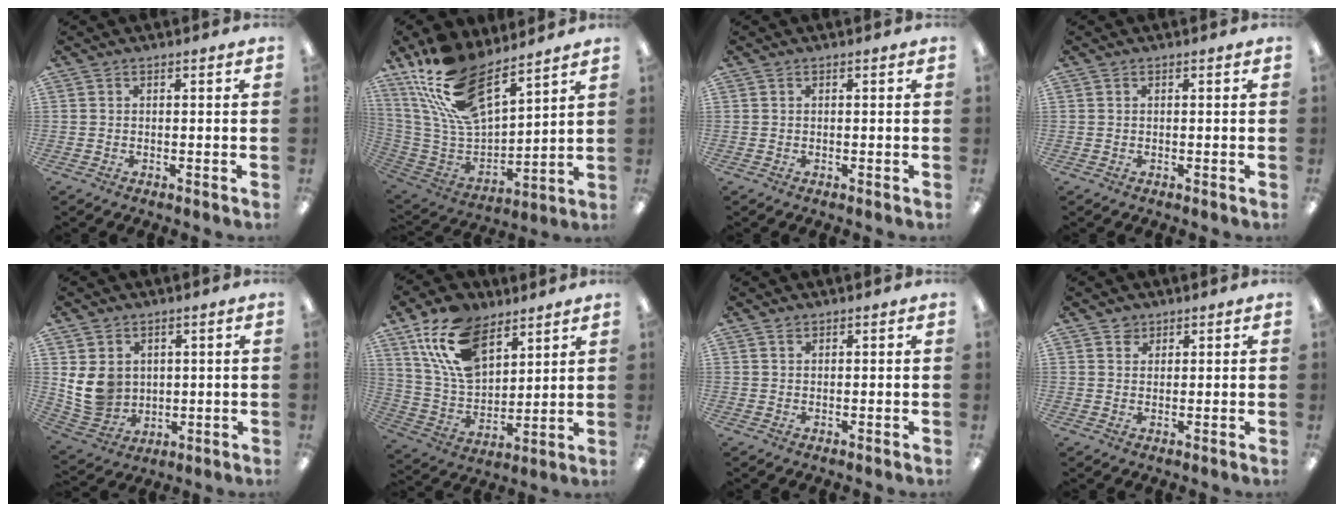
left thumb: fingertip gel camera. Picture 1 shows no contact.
{"total": 21.1, "force": [14.3, 9.3, 12.4], "torque": [-0.252, -0.085, 0.263]}
{"total": 0.0}
{"total": 0.0}
{"total": 9.0, "force": [2.1, 7.9, 3.6], "torque": [-0.081, -0.006, 0.047]}
{"total": 17.7, "force": [10.3, 10.0, 10.3], "torque": [-0.220, -0.032, 0.193]}
{"total": 1.0, "force": [0.8, 0.5, 0.3], "torque": [-0.009, 0.000, 0.014]}
{"total": 2.4, "force": [1.7, 1.6, 0.1], "torque": [0.002, -0.004, 0.032]}